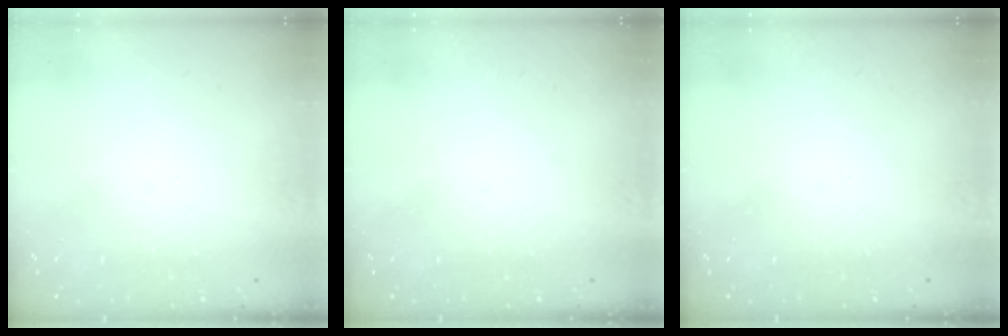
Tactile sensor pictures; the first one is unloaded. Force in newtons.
{"total": 0.0}
{"total": 0.0}